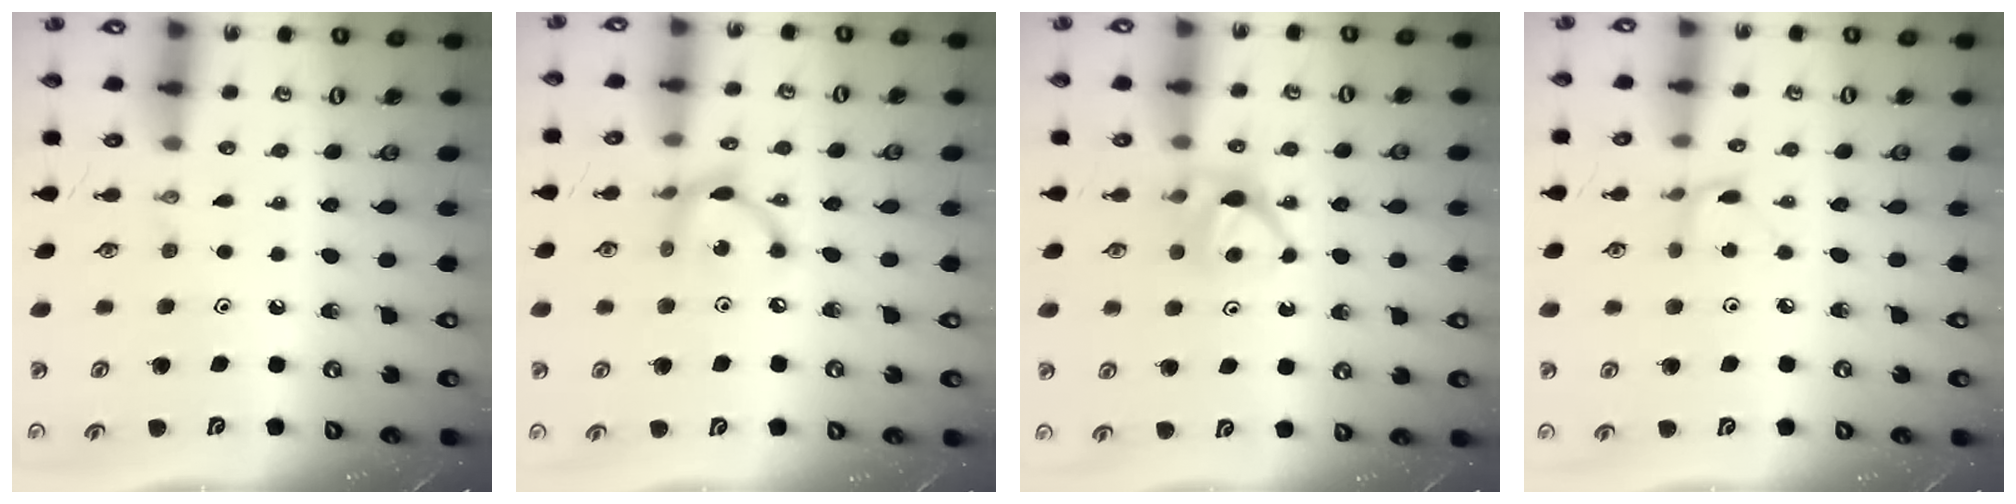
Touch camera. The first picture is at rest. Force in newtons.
{"total": 8.6, "press": 8.6, "slide": 0.4}
{"total": 5.6, "press": 5.5, "slide": 0.7}
{"total": 2.8, "press": 2.8, "slide": 0.3}